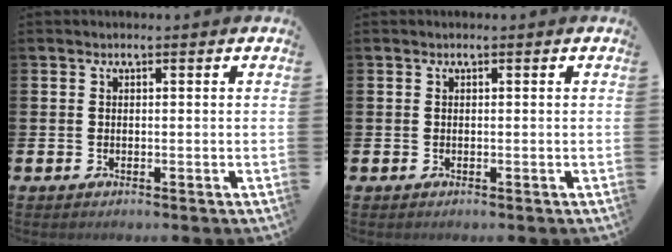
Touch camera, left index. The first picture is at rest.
{"total": 0.0}